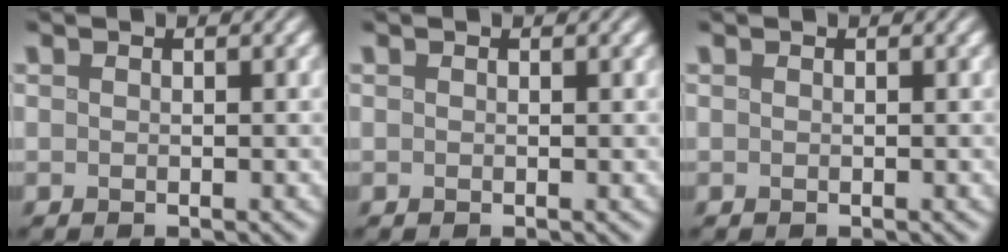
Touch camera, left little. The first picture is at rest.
{"total": 0.0}
{"total": 0.0}